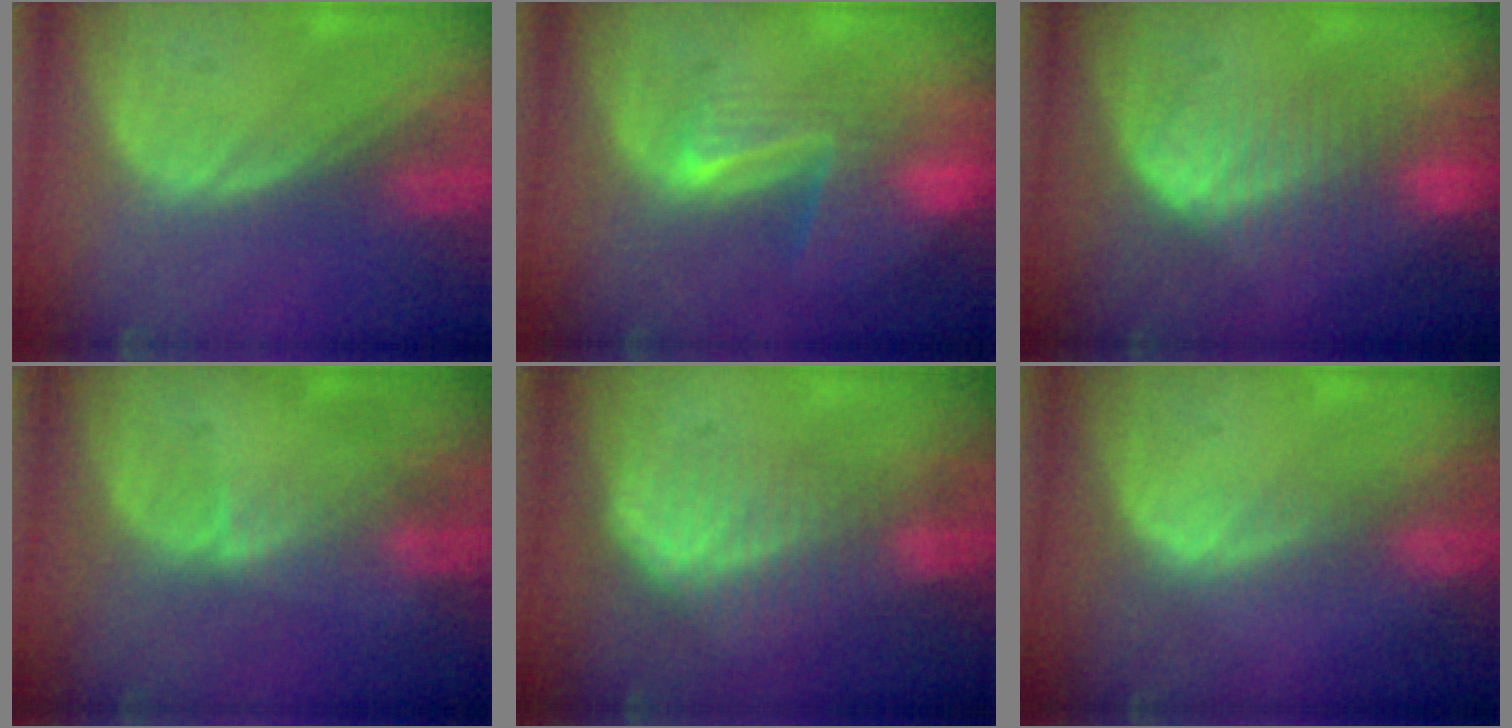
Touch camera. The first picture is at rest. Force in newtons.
{"total": 8.2, "press": 7.1, "slide": 4.0}
{"total": 8.0, "press": 7.5, "slide": 2.7}
{"total": 1.6, "press": 1.6, "slide": 0.3}
{"total": 7.4, "press": 6.4, "slide": 3.7}
{"total": 2.3, "press": 1.6, "slide": 1.6}